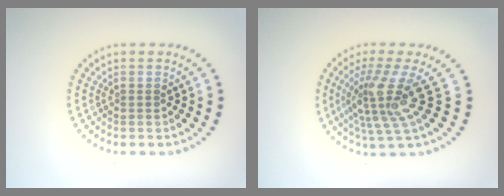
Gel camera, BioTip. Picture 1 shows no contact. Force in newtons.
{"total": 4.6, "press": 3.2, "slide": 3.4}